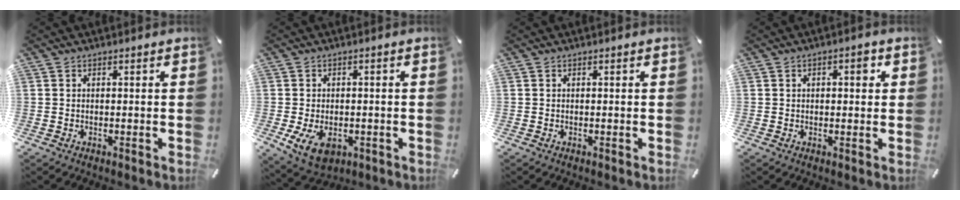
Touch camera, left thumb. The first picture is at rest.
{"total": 6.7, "force": [-2.1, 4.6, 4.4], "torque": [-0.088, 0.001, -0.036]}
{"total": 0.0}
{"total": 3.2, "force": [0.8, 1.7, 2.6], "torque": [-0.029, 0.001, 0.005]}